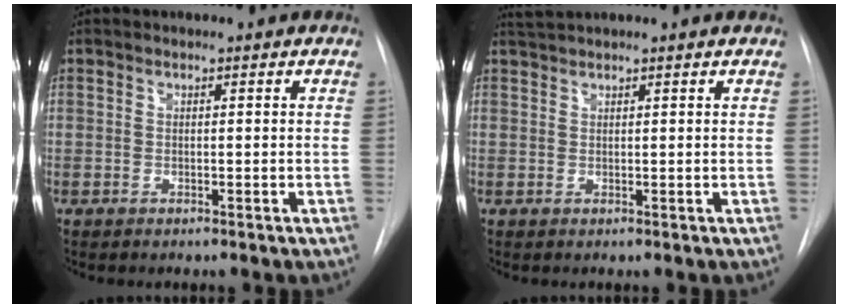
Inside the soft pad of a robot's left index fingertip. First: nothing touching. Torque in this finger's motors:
{"motor_torque": [-0.33, -0.09, 0.00, -0.01]}